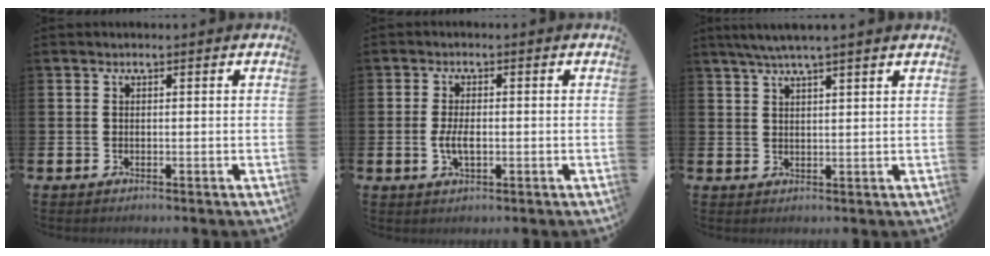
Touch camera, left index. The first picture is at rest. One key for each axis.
{"total": 3.2, "fx": -0.4, "fy": 1.5, "fz": 2.8, "tx": -0.046, "ty": 0.000, "tz": -0.009}
{"total": 3.9, "fx": 3.5, "fy": -0.4, "fz": 1.8, "tx": -0.046, "ty": -0.004, "tz": 0.063}